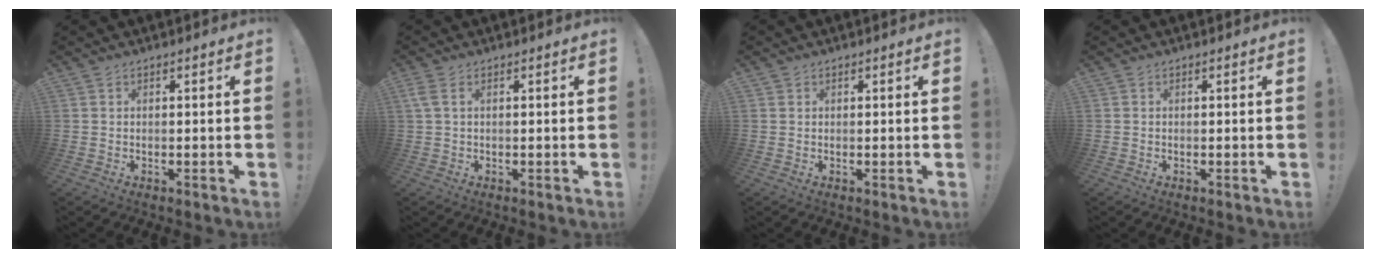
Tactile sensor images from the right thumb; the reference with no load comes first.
{"total": 2.5, "force": [0.9, 0.8, 2.2], "torque": [-0.050, 0.004, 0.019]}
{"total": 0.5, "force": [0.3, 0.4, 0.0], "torque": [0.001, 0.001, 0.006]}
{"total": 0.0}